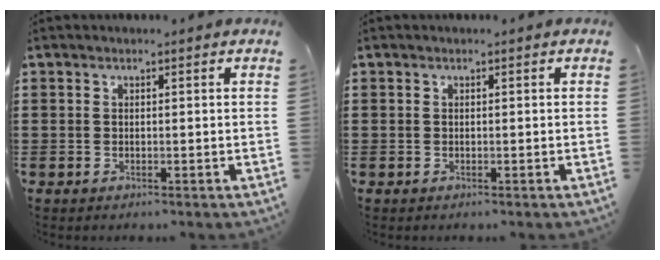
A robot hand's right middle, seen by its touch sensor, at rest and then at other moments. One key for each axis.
{"total": 0.0}